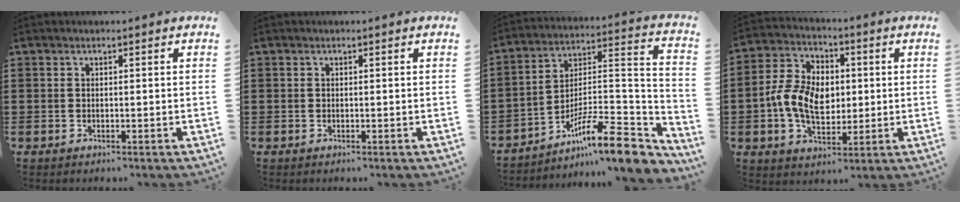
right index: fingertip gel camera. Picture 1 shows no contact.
{"total": 0.0}
{"total": 12.8, "force": [-8.7, 3.4, 8.8], "torque": [-0.127, 0.014, -0.158]}
{"total": 8.9, "force": [-0.7, 6.3, 6.3], "torque": [-0.150, 0.011, -0.016]}